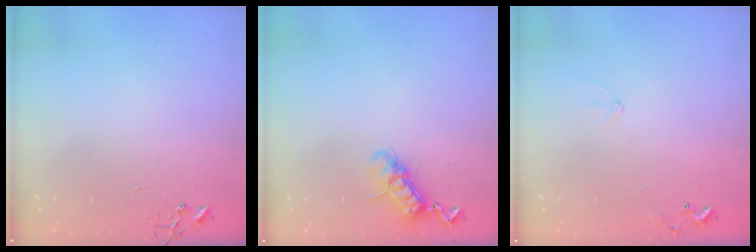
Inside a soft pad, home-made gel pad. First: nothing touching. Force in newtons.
{"total": 11.3, "press": 11.2, "slide": 1.2}
{"total": 7.8, "press": 7.7, "slide": 0.5}